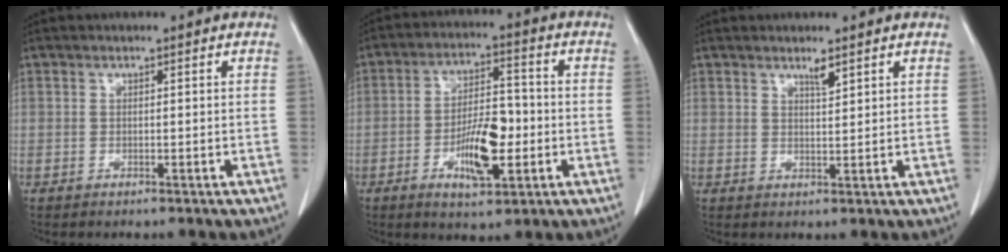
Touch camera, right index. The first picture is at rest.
{"total": 9.6, "force": [-2.7, 3.2, 8.6], "torque": [-0.156, 0.004, -0.043]}
{"total": 1.8, "force": [1.4, 0.1, 1.2], "torque": [-0.025, -0.004, 0.027]}